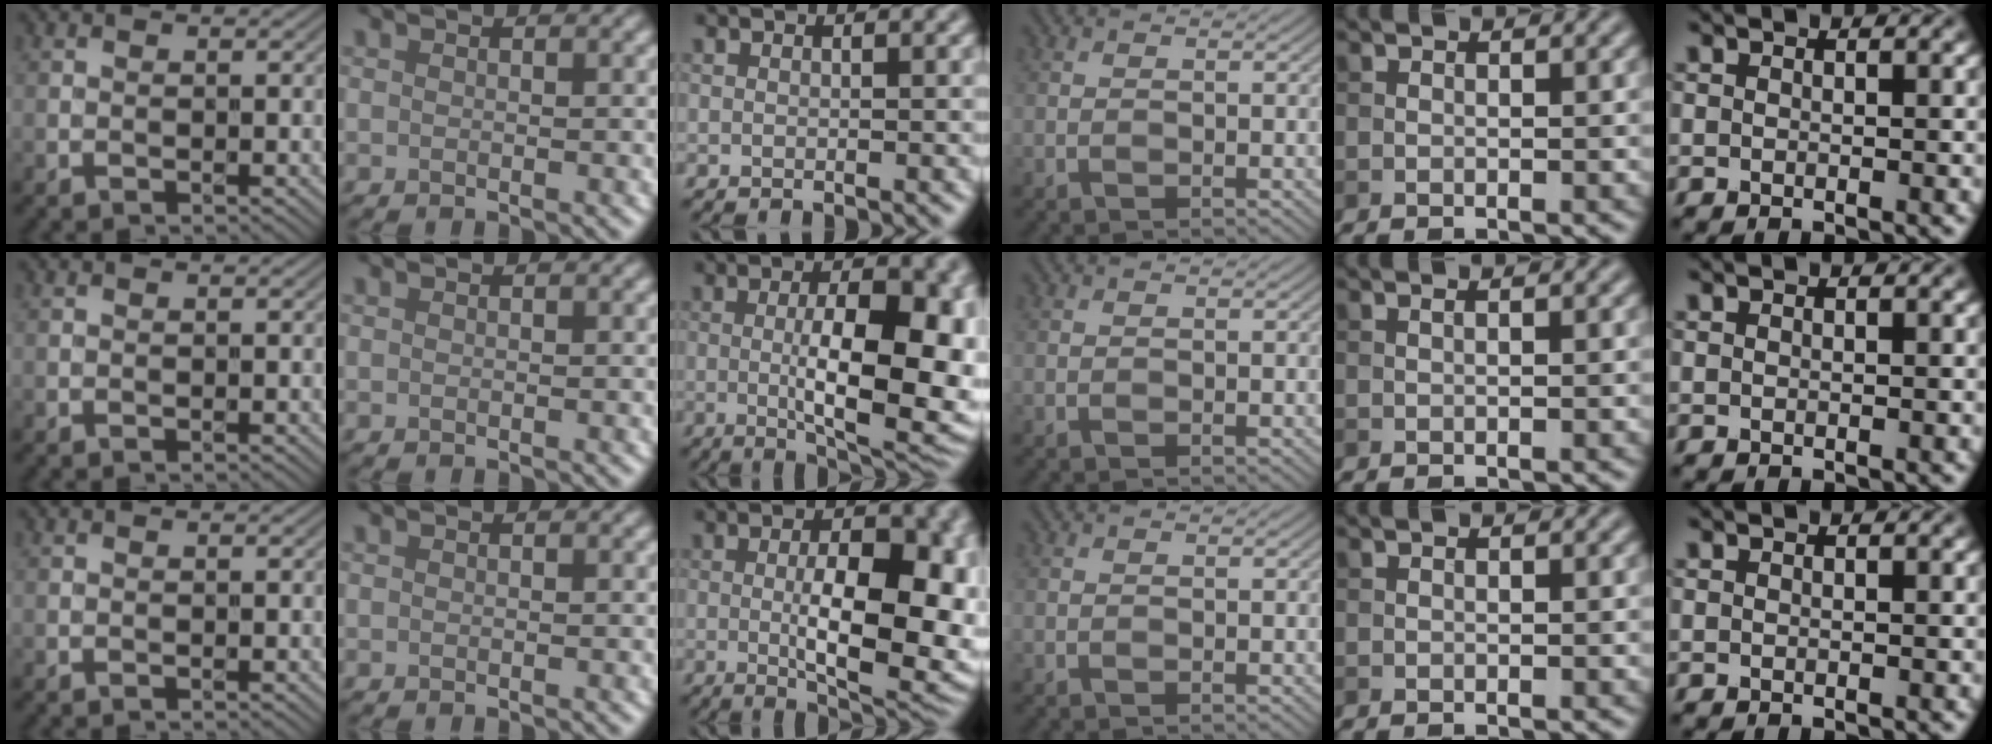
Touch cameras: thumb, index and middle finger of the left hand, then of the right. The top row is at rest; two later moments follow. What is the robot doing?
{"motion": "unscrew", "object": "dispenser bottle"}